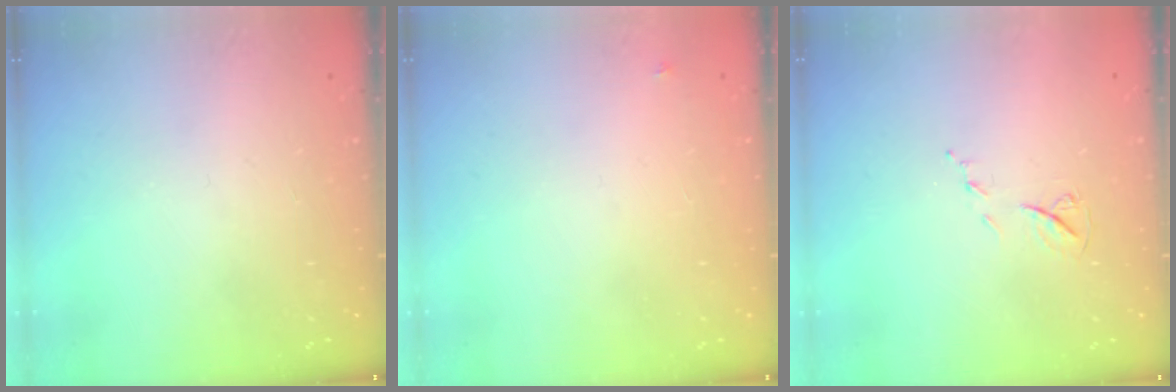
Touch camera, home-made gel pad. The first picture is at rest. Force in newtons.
{"total": 3.1, "press": 3.1, "slide": 0.3}
{"total": 6.2, "press": 6.2, "slide": 0.7}